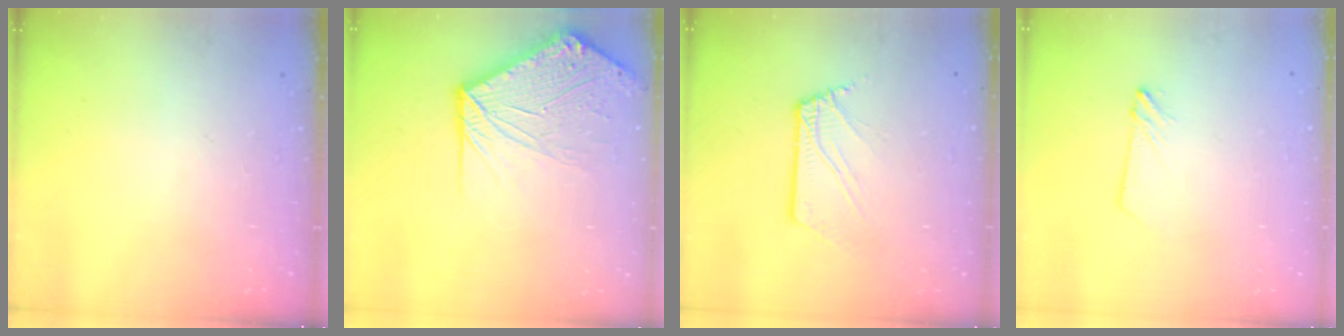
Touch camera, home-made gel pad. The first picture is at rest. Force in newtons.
{"total": 11.6, "press": 11.4, "slide": 1.7}
{"total": 2.5, "press": 2.5, "slide": 0.3}
{"total": 2.8, "press": 2.8, "slide": 0.3}